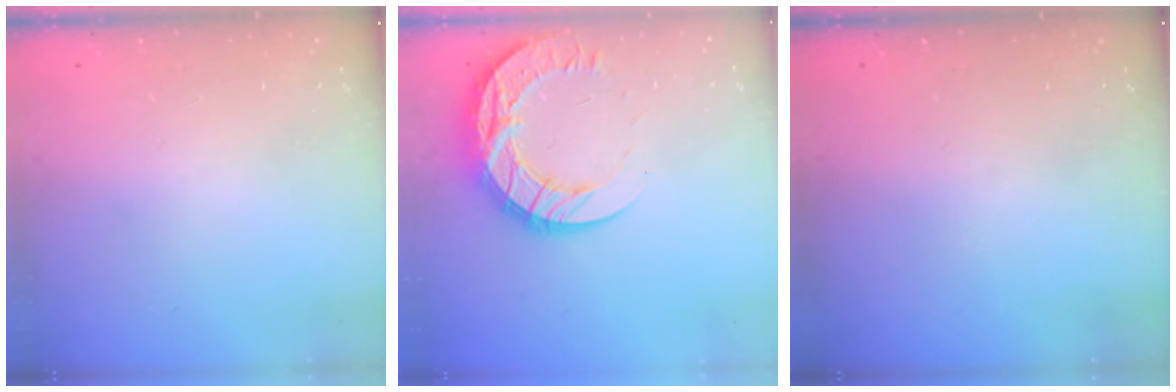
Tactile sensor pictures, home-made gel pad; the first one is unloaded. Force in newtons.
{"total": 16.8, "press": 16.7, "slide": 1.7}
{"total": 0.0}